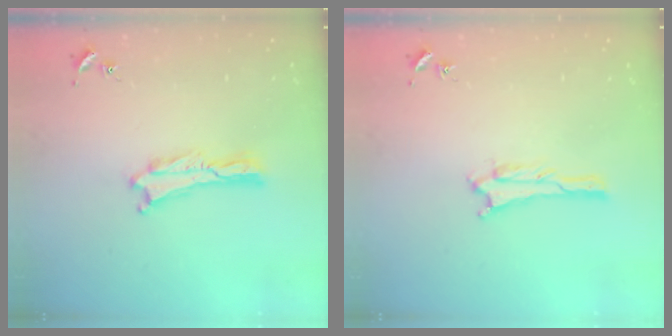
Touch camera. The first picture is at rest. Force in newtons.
{"total": 0.6, "press": 0.6, "slide": 0.1}